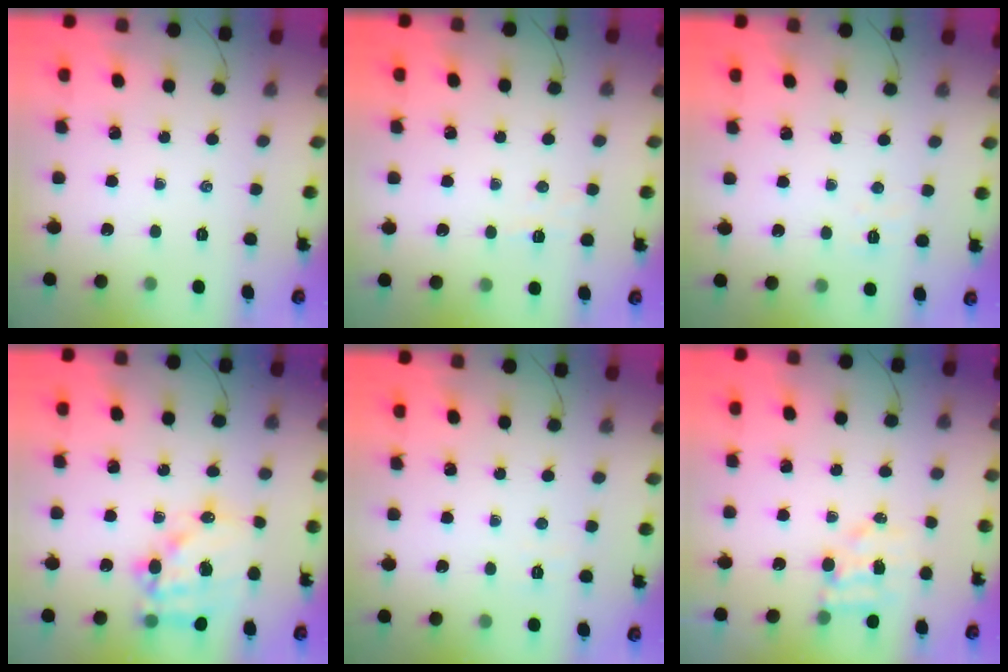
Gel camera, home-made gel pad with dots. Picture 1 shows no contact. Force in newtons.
{"total": 2.9, "press": 2.7, "slide": 0.8}
{"total": 2.5, "press": 2.4, "slide": 0.7}
{"total": 16.2, "press": 15.8, "slide": 3.5}
{"total": 2.8, "press": 2.7, "slide": 0.8}
{"total": 4.7, "press": 4.7, "slide": 0.5}